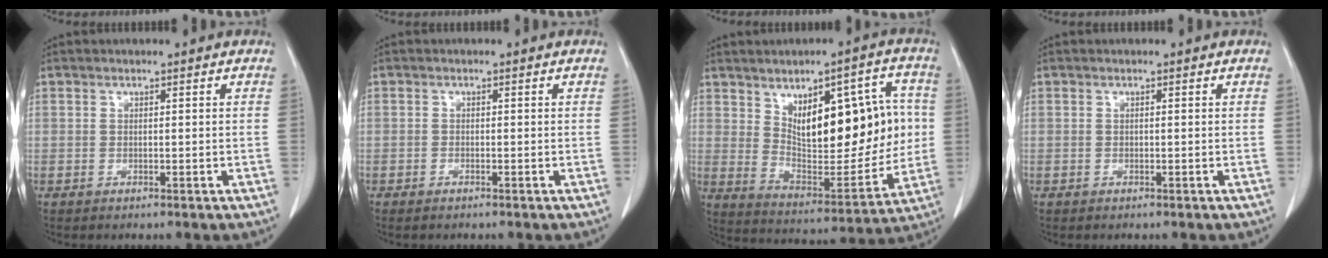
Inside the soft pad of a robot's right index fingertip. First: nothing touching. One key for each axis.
{"total": 0.9, "fx": -0.7, "fy": 0.3, "fz": 0.4, "tx": -0.012, "ty": -0.001, "tz": -0.009}
{"total": 18.2, "fx": 3.8, "fy": 7.5, "fz": 16.2, "tx": -0.238, "ty": 0.020, "tz": 0.075}
{"total": 0.0}